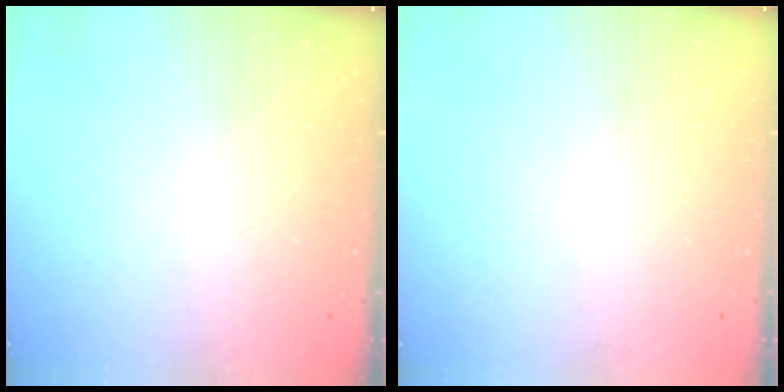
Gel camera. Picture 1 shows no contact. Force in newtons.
{"total": 0.0}